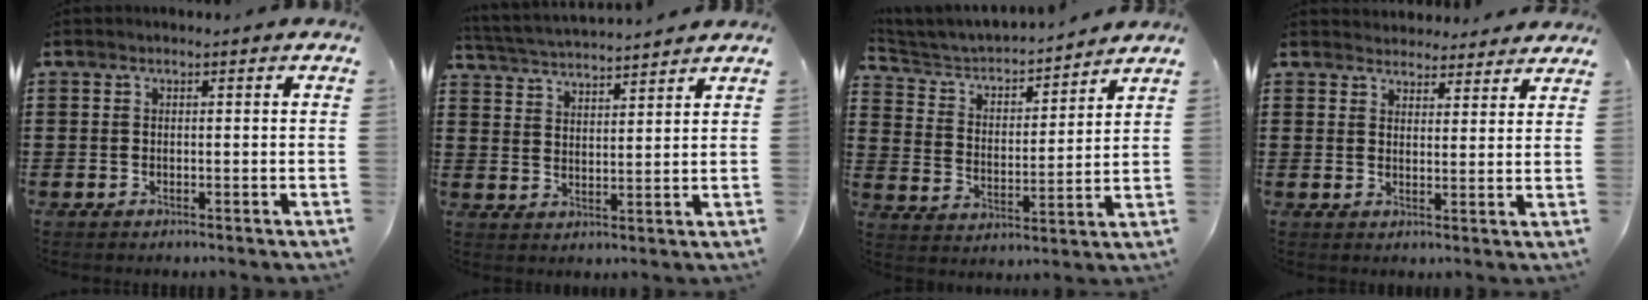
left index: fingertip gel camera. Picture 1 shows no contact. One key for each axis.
{"total": 3.4, "fx": 3.4, "fy": -0.5, "fz": 0.1, "tx": -0.017, "ty": -0.023, "tz": 0.057}
{"total": 4.1, "fx": 3.9, "fy": 0.9, "fz": 0.8, "tx": -0.040, "ty": -0.029, "tz": 0.057}
{"total": 3.5, "fx": 3.4, "fy": 0.7, "fz": -0.2, "tx": -0.008, "ty": -0.011, "tz": 0.065}